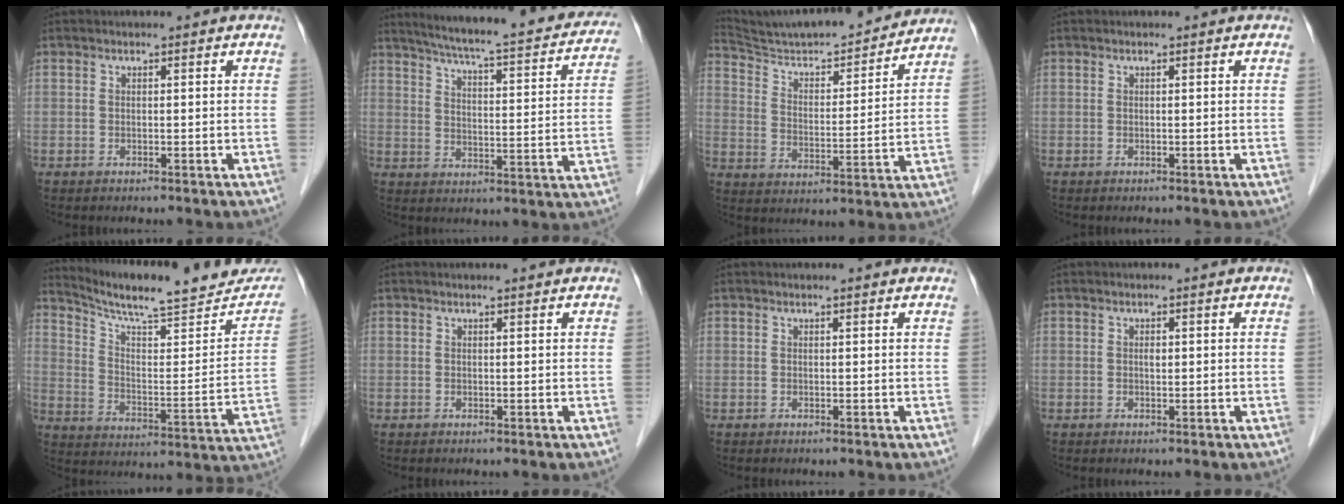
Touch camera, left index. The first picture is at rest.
{"total": 24.9, "force": [22.0, 3.1, 11.2], "torque": [-0.168, -0.032, 0.273]}
{"total": 19.3, "force": [18.2, 1.4, 6.3], "torque": [-0.105, -0.014, 0.274]}
{"total": 0.0}
{"total": 21.2, "force": [19.2, 2.9, 8.7], "torque": [-0.126, -0.039, 0.265]}
{"total": 0.9, "force": [0.8, -0.1, 0.3], "torque": [-0.008, 0.003, 0.013]}
{"total": 1.3, "force": [1.3, 0.1, 0.3], "torque": [-0.013, 0.005, 0.010]}
{"total": 0.6, "force": [0.0, 0.3, 0.5], "torque": [-0.011, -0.003, -0.001]}